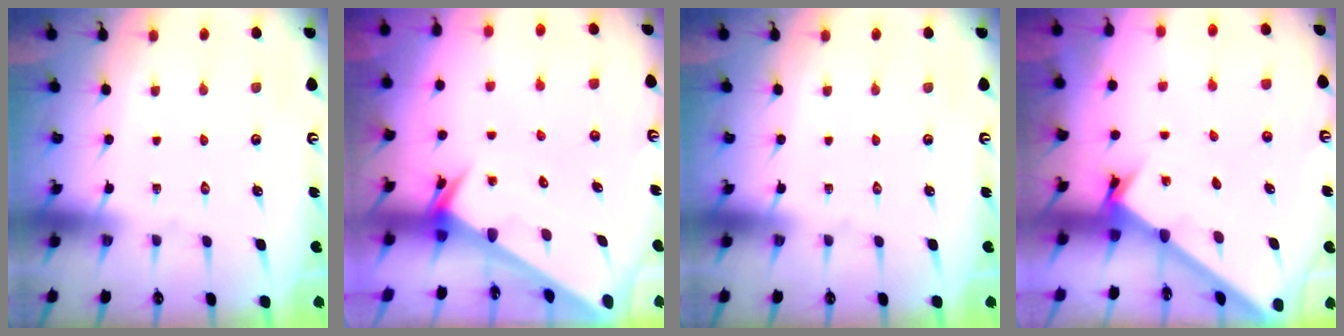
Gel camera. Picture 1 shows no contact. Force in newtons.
{"total": 2.5, "press": 2.5, "slide": 0.1}
{"total": 0.0}
{"total": 1.6, "press": 1.6, "slide": 0.1}